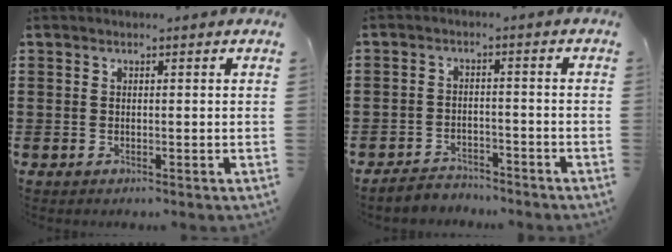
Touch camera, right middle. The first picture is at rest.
{"total": 3.2, "force": [-3.1, 0.7, -0.3], "torque": [-0.003, 0.002, -0.068]}